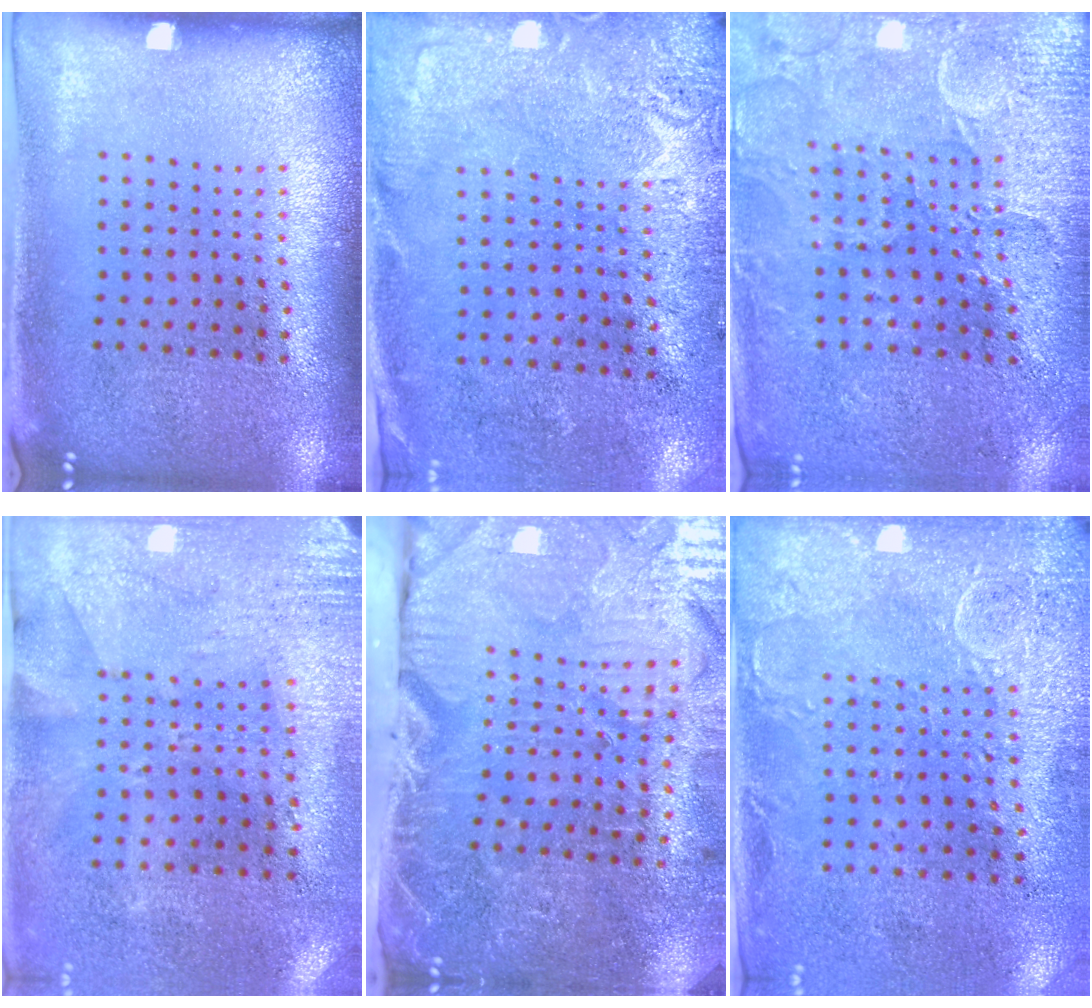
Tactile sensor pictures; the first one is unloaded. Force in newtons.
{"total": 2.7, "press": 2.4, "slide": 1.3}
{"total": 3.3, "press": 3.3, "slide": 0.5}
{"total": 2.8, "press": 2.3, "slide": 1.7}
{"total": 4.1, "press": 4.0, "slide": 1.0}
{"total": 2.9, "press": 2.3, "slide": 1.8}